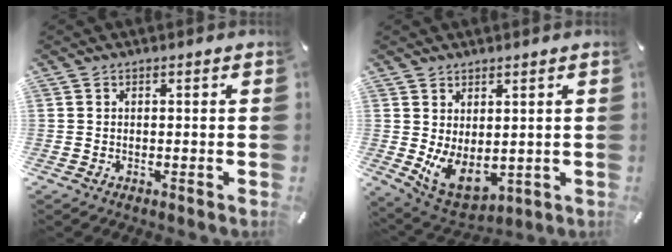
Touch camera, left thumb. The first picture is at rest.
{"total": 6.7, "force": [1.0, 4.9, 4.4], "torque": [-0.081, -0.017, 0.021]}